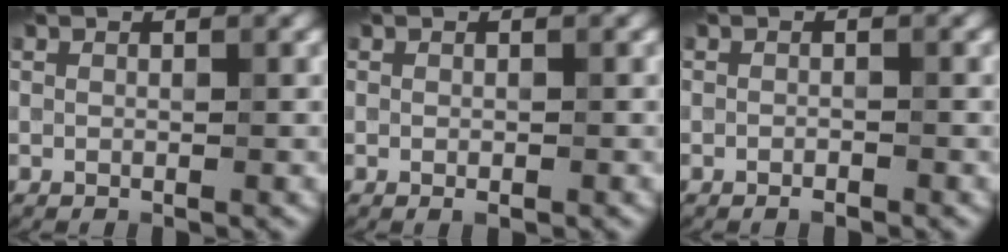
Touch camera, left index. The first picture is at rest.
{"total": 0.7, "force": [-0.2, 0.3, 0.5], "torque": [-0.006, -0.001, -0.001]}
{"total": 0.7, "force": [-0.5, 0.2, 0.4], "torque": [-0.006, -0.001, -0.008]}